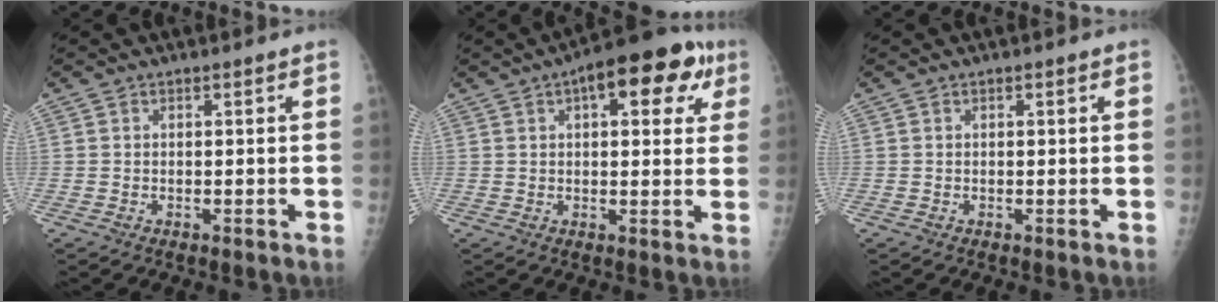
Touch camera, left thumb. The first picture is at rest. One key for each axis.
{"total": 14.5, "fx": 6.4, "fy": 6.5, "fz": 11.4, "tx": -0.110, "ty": 0.009, "tz": 0.075}
{"total": 0.0}